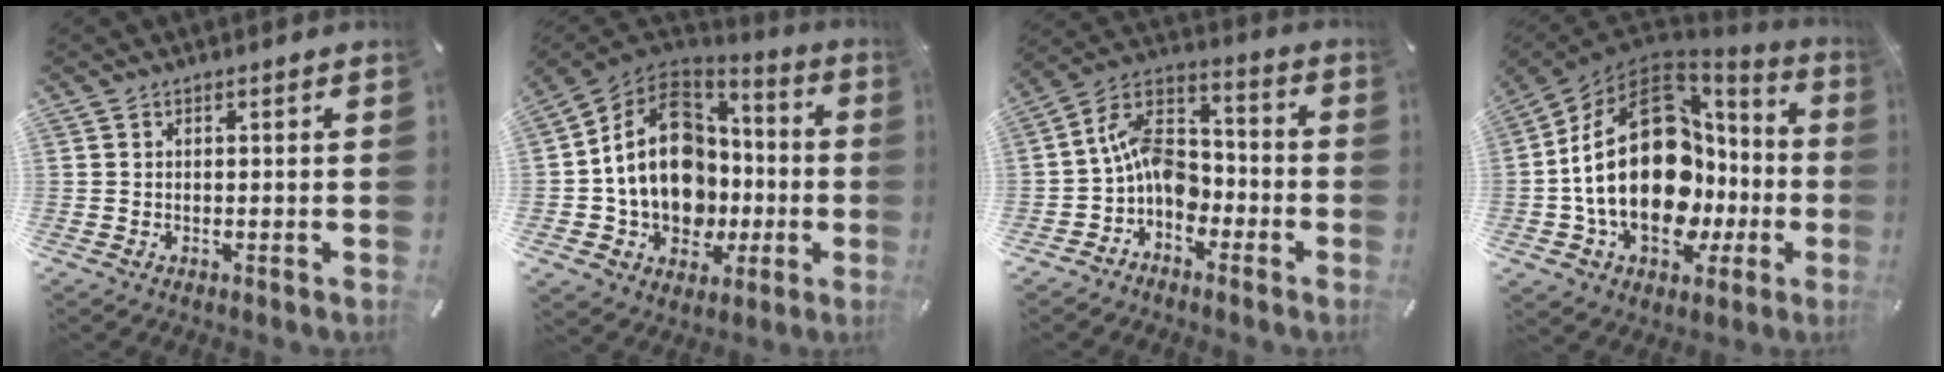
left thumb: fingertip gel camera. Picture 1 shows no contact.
{"total": 19.0, "force": [0.0, 15.7, 10.8], "torque": [-0.220, 0.001, 0.005]}
{"total": 11.4, "force": [-3.6, 8.4, 6.9], "torque": [-0.147, 0.028, -0.067]}
{"total": 30.1, "force": [-0.7, 20.1, 22.4], "torque": [-0.425, -0.006, 0.010]}